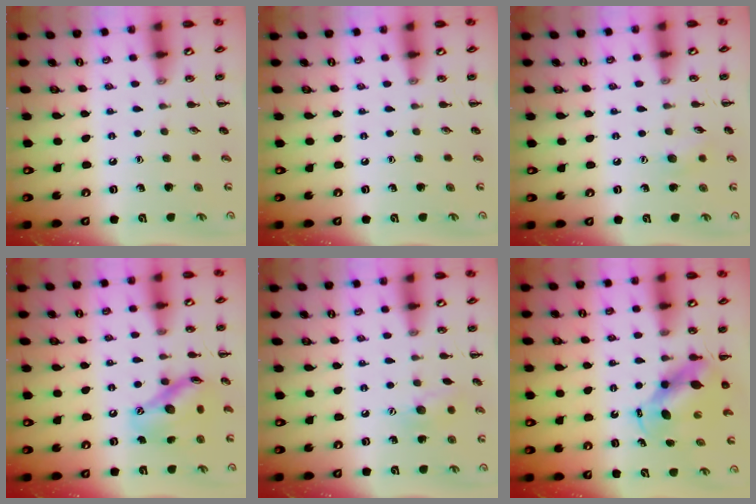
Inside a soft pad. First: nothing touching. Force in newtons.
{"total": 0.0}
{"total": 6.1, "press": 6.0, "slide": 1.2}
{"total": 13.9, "press": 13.6, "slide": 2.4}
{"total": 7.7, "press": 7.6, "slide": 1.3}
{"total": 5.6, "press": 5.3, "slide": 1.8}